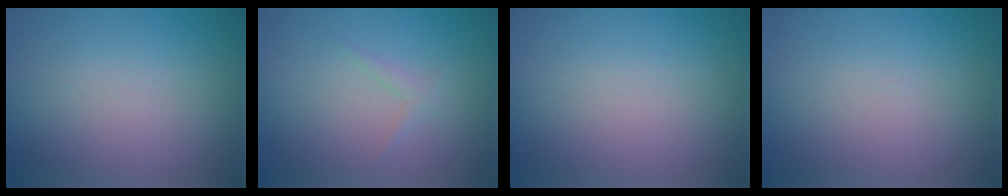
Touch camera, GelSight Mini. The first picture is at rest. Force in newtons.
{"total": 0.8, "press": 0.8, "slide": 0.0}
{"total": 0.0}
{"total": 0.0}